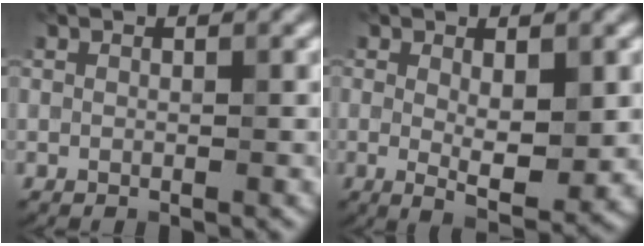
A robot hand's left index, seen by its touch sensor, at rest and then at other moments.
{"total": 4.4, "force": [0.3, 1.5, 4.1], "torque": [-0.068, -0.009, 0.009]}